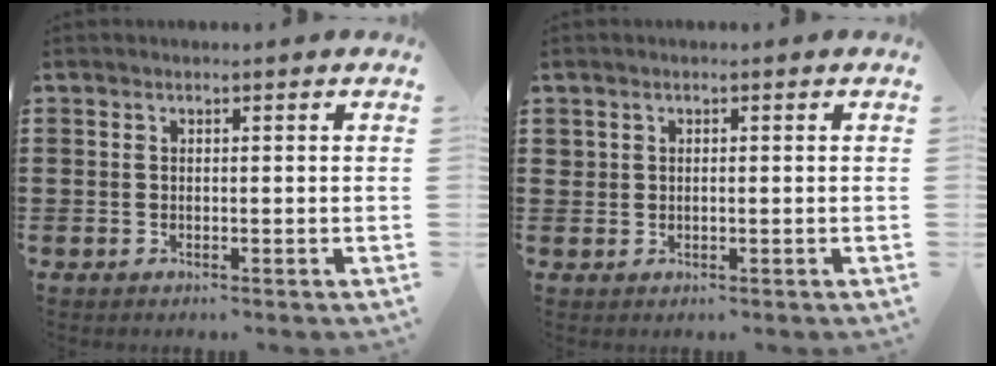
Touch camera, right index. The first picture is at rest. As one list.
[{"total": 0.7, "force": [0.3, 0.5, 0.3], "torque": [-0.008, 0.003, 0.006]}]